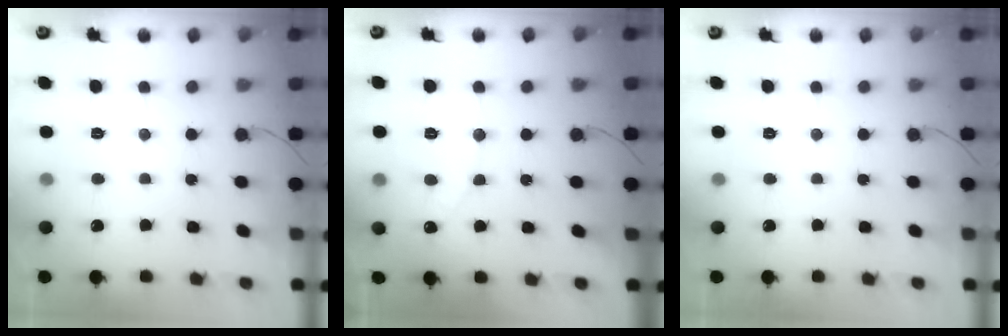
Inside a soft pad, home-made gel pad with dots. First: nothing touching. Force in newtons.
{"total": 5.2, "press": 5.2, "slide": 0.4}
{"total": 0.0}